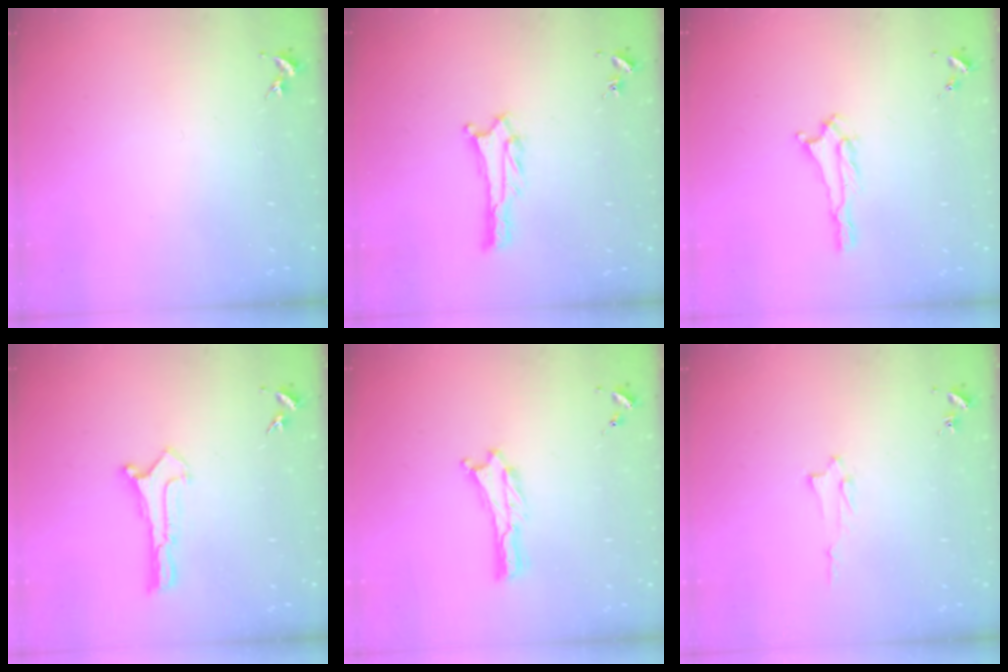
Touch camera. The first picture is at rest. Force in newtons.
{"total": 1.9, "press": 1.9, "slide": 0.2}
{"total": 0.8, "press": 0.8, "slide": 0.1}
{"total": 0.0}
{"total": 0.0}
{"total": 1.3, "press": 1.3, "slide": 0.2}